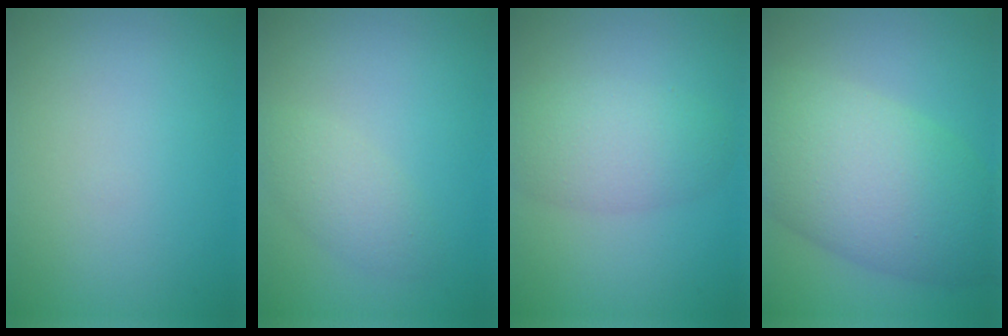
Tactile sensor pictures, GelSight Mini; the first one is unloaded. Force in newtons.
{"total": 2.1, "press": 2.1, "slide": 0.0}
{"total": 4.2, "press": 4.2, "slide": 0.1}
{"total": 10.5, "press": 10.5, "slide": 0.5}